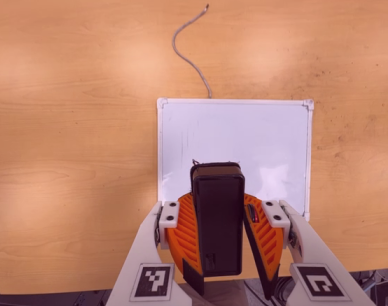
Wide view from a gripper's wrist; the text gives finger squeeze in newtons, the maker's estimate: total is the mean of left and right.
{"total": 8.6, "left": 9.2, "right": 8.1}